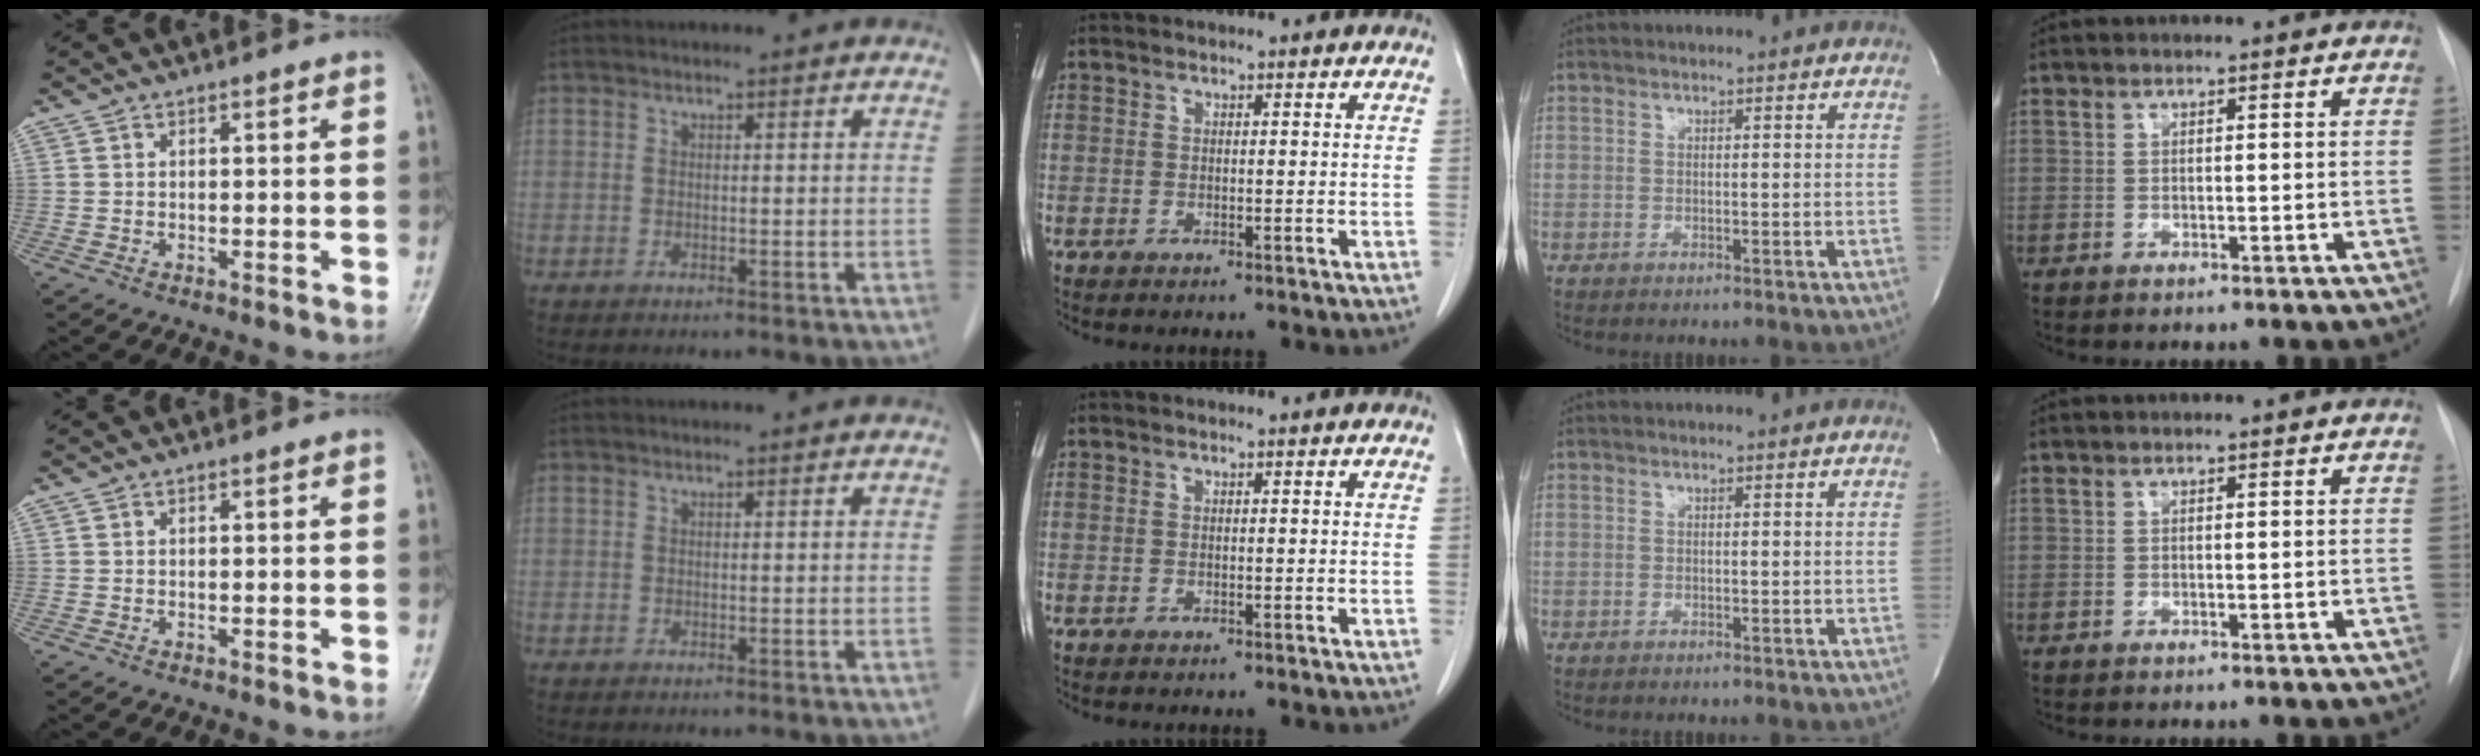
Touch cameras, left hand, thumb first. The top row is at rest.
{}